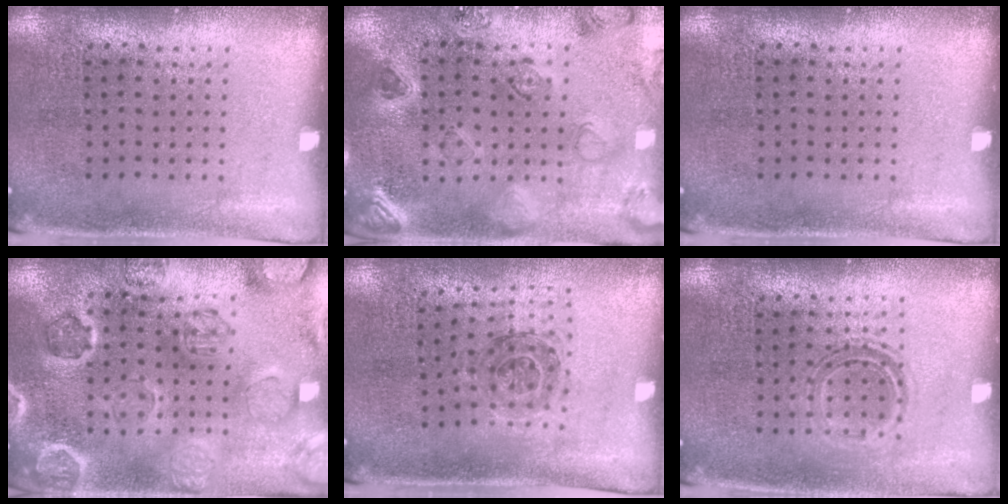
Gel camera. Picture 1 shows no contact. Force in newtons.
{"total": 0.8, "press": 0.7, "slide": 0.3}
{"total": 0.0}
{"total": 2.6, "press": 2.6, "slide": 0.2}
{"total": 1.1, "press": 1.1, "slide": 0.3}
{"total": 1.2, "press": 0.9, "slide": 0.7}